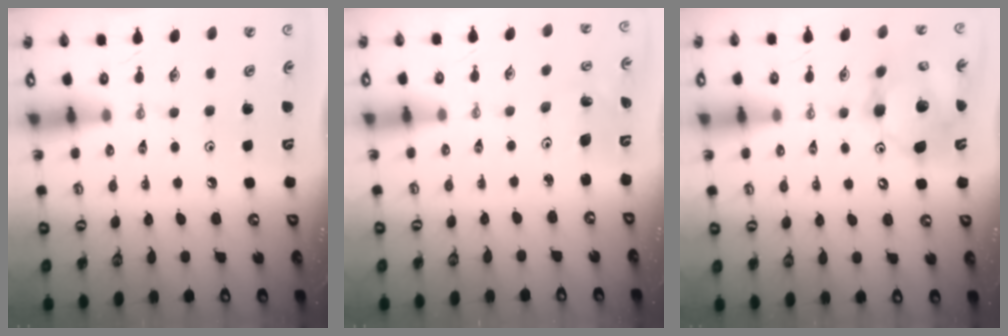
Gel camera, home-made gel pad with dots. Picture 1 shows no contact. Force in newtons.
{"total": 2.7, "press": 2.7, "slide": 0.3}
{"total": 14.1, "press": 13.9, "slide": 2.5}